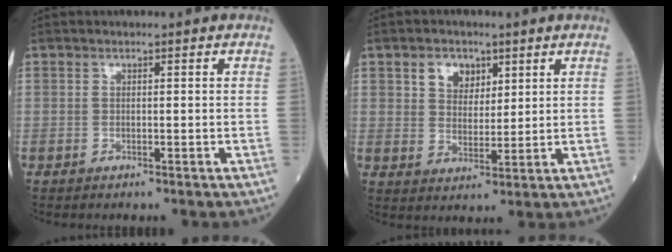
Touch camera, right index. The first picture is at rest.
{"total": 5.0, "force": [2.6, 3.5, 2.6], "torque": [-0.045, 0.010, 0.048]}